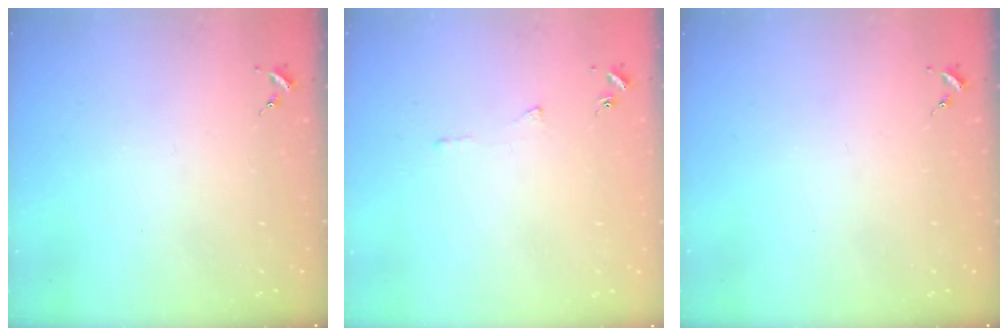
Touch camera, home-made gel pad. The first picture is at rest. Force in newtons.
{"total": 3.1, "press": 3.1, "slide": 0.6}
{"total": 0.0}